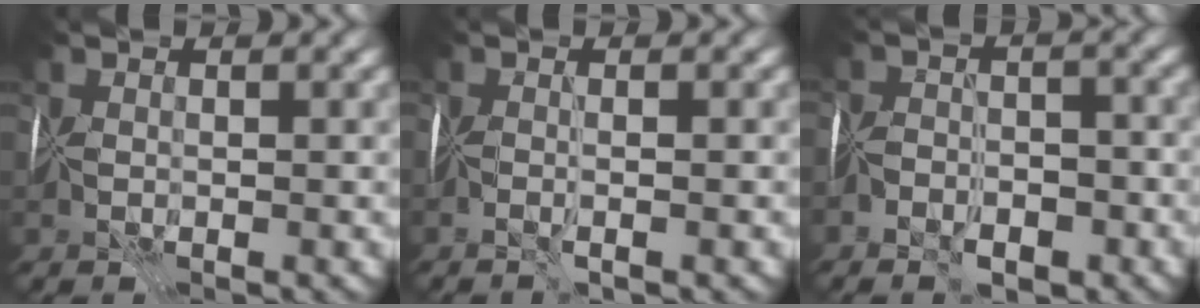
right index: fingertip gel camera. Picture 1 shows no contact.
{"total": 1.0, "force": [-0.6, -0.6, 0.6], "torque": [-0.003, -0.002, -0.014]}
{"total": 4.6, "force": [-3.7, 2.3, 1.4], "torque": [0.003, 0.001, -0.064]}